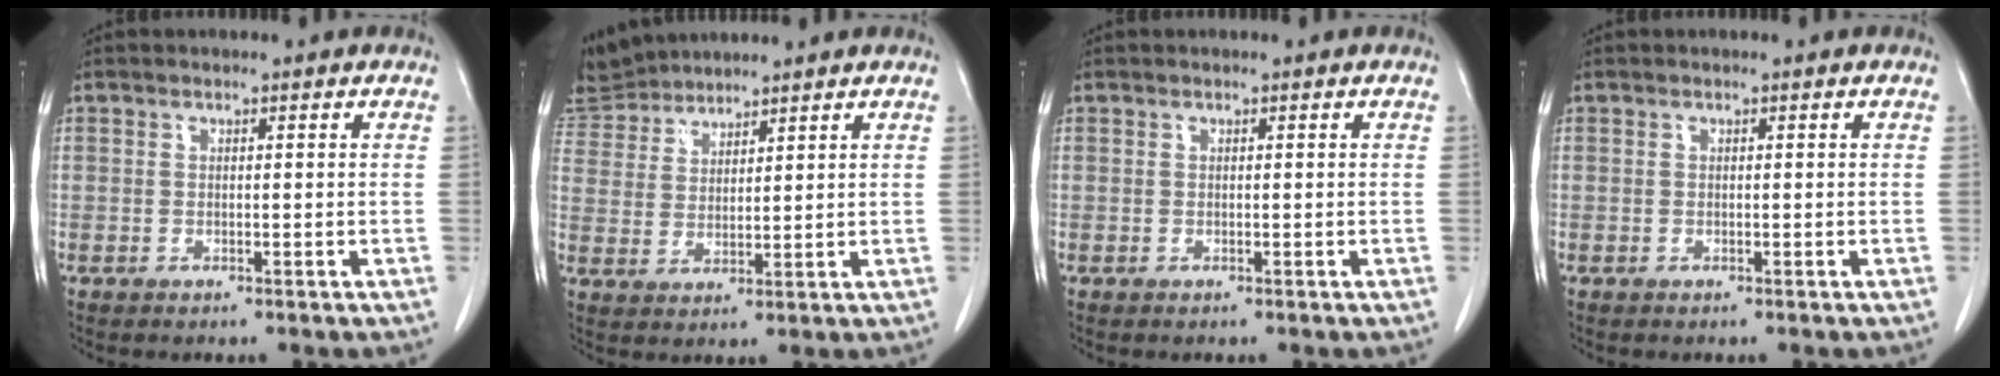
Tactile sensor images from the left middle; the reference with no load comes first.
{"total": 7.3, "force": [7.2, 1.4, 0.4], "torque": [-0.019, 0.013, 0.150]}
{"total": 0.0}
{"total": 0.0}